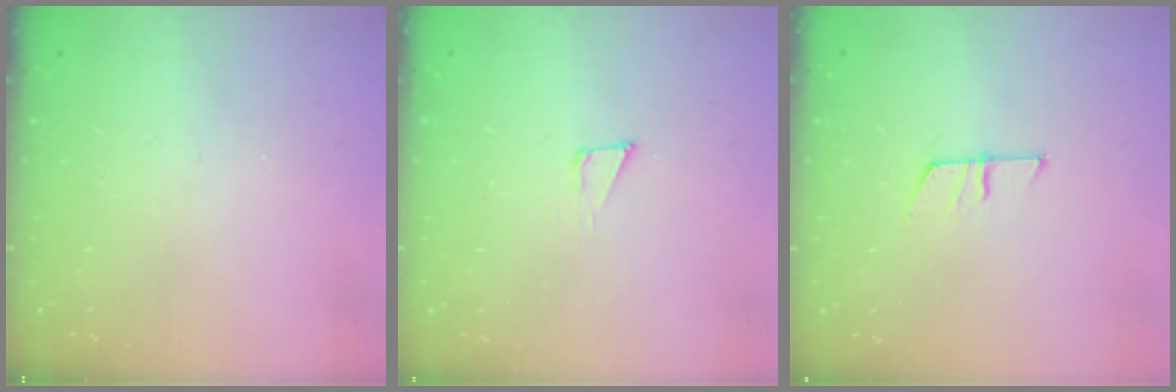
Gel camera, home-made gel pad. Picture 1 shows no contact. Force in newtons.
{"total": 4.6, "press": 4.5, "slide": 0.8}
{"total": 7.8, "press": 7.8, "slide": 0.4}